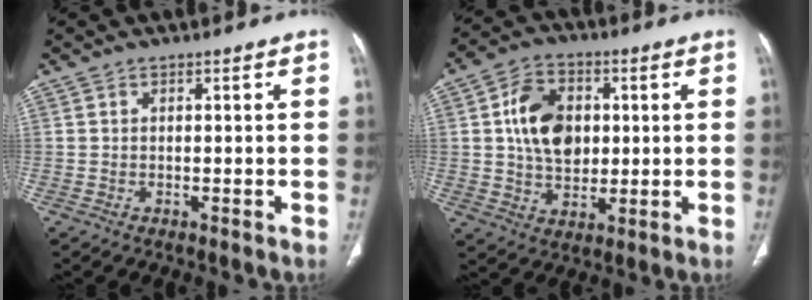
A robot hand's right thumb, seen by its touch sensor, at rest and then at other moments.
{"total": 12.2, "force": [2.0, 8.7, 8.3], "torque": [-0.116, -0.001, 0.035]}